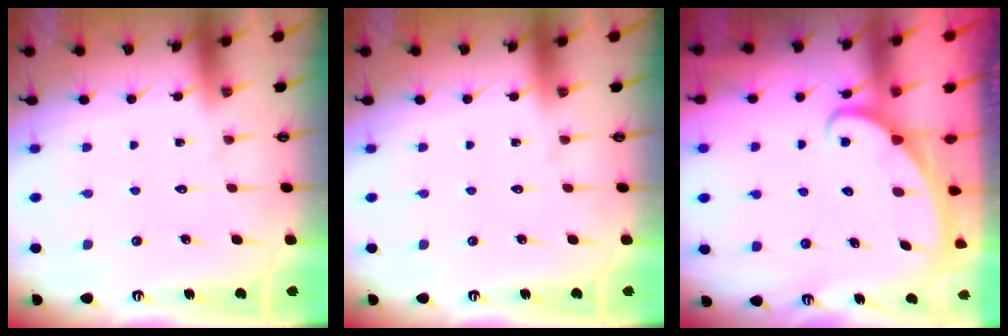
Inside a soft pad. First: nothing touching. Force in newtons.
{"total": 0.0}
{"total": 2.4, "press": 2.4, "slide": 0.3}